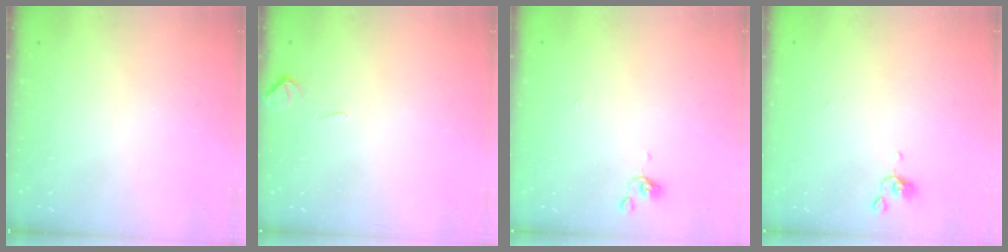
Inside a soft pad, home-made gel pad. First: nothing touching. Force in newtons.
{"total": 3.6, "press": 3.5, "slide": 0.5}
{"total": 0.0}
{"total": 0.5, "press": 0.1, "slide": 0.5}